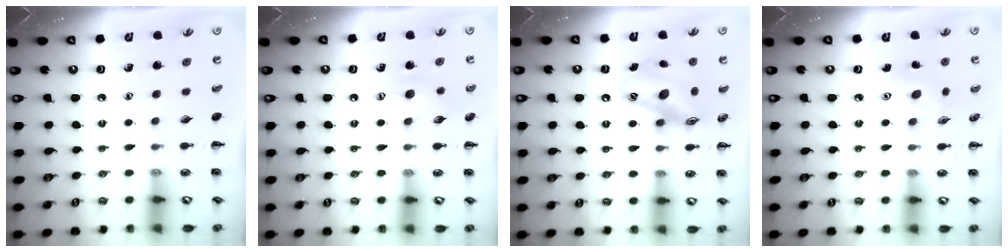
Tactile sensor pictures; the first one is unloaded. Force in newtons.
{"total": 6.8, "press": 6.7, "slide": 1.1}
{"total": 15.2, "press": 14.7, "slide": 3.6}
{"total": 4.8, "press": 4.6, "slide": 1.1}